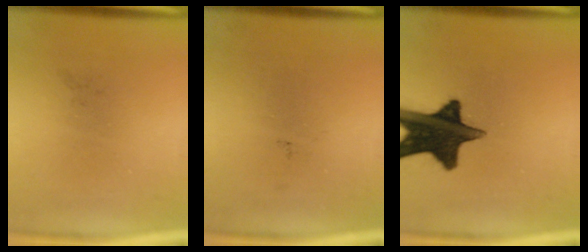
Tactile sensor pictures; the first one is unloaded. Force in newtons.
{"total": 0.0}
{"total": 15.3}